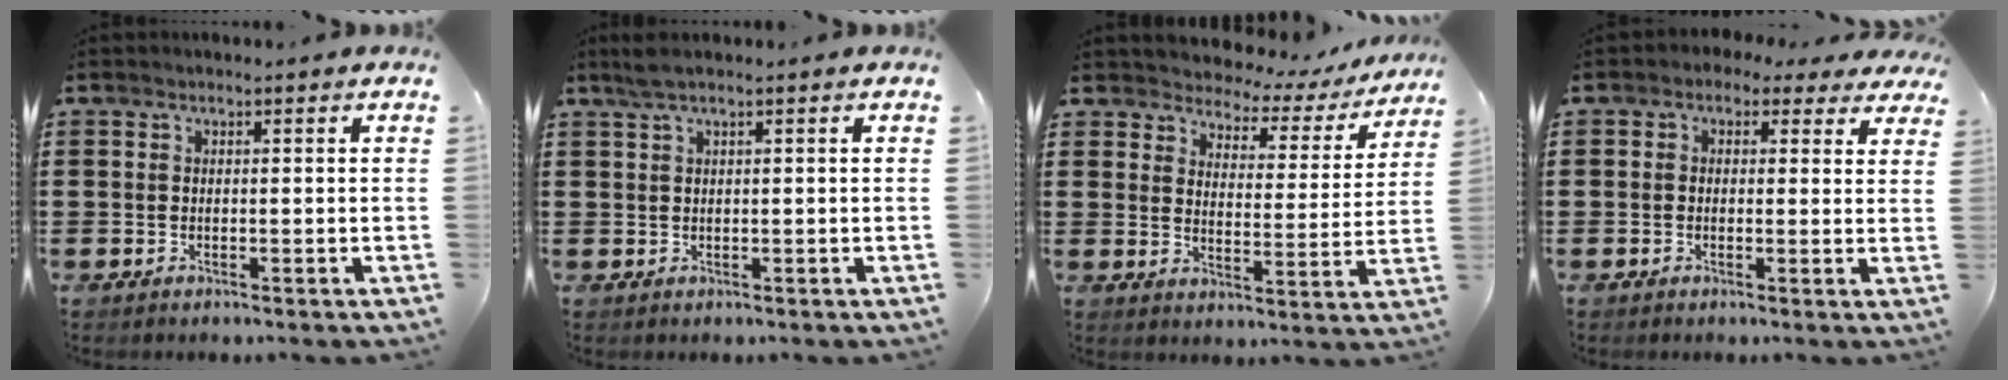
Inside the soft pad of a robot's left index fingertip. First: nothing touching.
{"total": 1.7, "force": [1.0, 0.0, 1.4], "torque": [-0.029, 0.000, 0.018]}
{"total": 3.2, "force": [3.0, 1.1, 0.2], "torque": [-0.027, -0.024, 0.044]}
{"total": 2.0, "force": [0.7, 1.6, 0.9], "torque": [-0.025, 0.010, 0.011]}